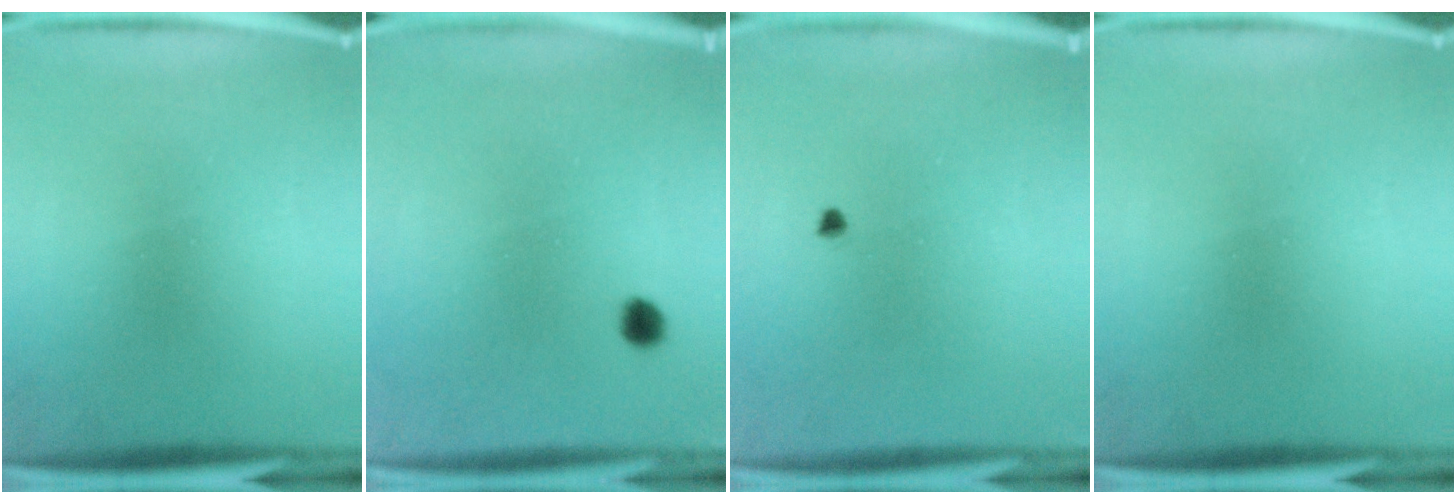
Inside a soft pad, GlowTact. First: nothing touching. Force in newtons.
{"total": 1.9}
{"total": 0.7}
{"total": 0.0}